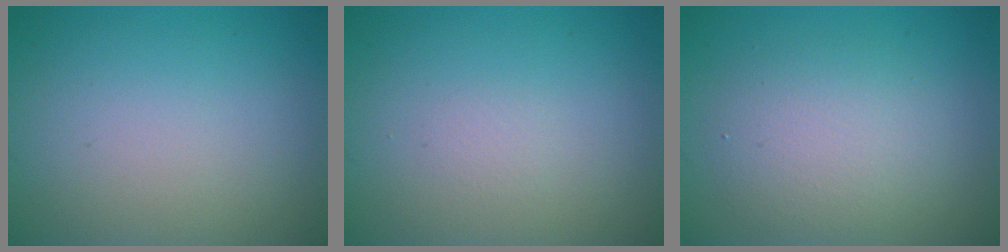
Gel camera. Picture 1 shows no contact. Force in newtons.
{"total": 0.5, "press": 0.5, "slide": 0.1}
{"total": 4.0, "press": 4.0, "slide": 0.3}